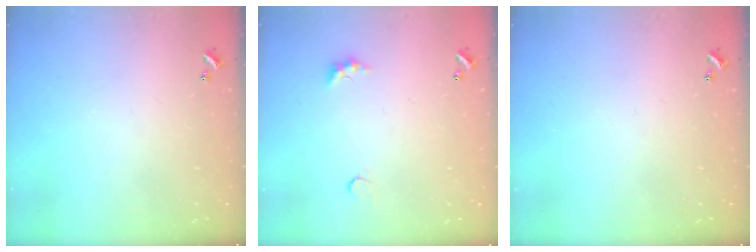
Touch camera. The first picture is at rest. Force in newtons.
{"total": 3.1, "press": 3.0, "slide": 0.7}
{"total": 0.0}